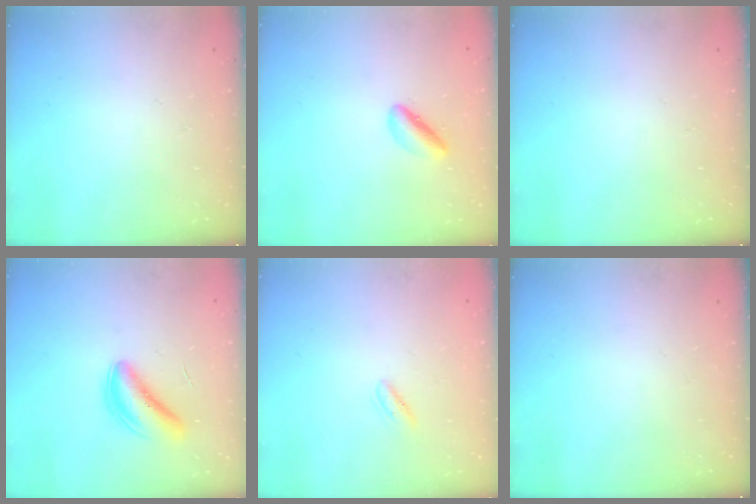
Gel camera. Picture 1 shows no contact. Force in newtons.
{"total": 3.5, "press": 3.4, "slide": 0.7}
{"total": 0.0}
{"total": 5.1, "press": 5.1, "slide": 0.3}
{"total": 0.7, "press": 0.3, "slide": 0.7}
{"total": 0.0}